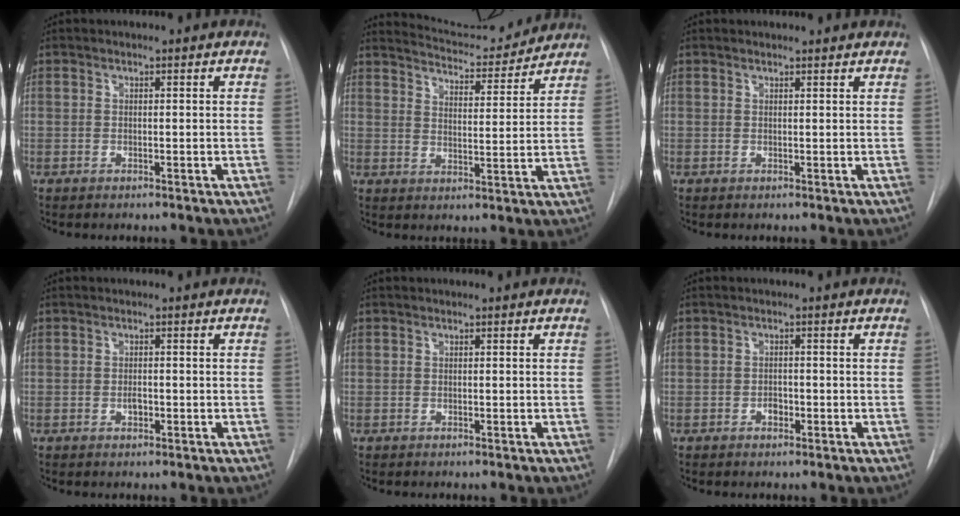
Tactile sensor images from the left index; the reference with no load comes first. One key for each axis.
{"total": 10.8, "fx": 10.7, "fy": 0.9, "fz": 1.6, "tx": -0.027, "ty": -0.002, "tz": 0.153}
{"total": 3.0, "fx": 2.9, "fy": 0.4, "fz": 0.4, "tx": -0.010, "ty": 0.015, "tz": 0.031}
{"total": 1.0, "fx": -0.3, "fy": 0.5, "fz": 0.8, "tx": -0.016, "ty": 0.001, "tz": -0.006}
{"total": 0.0}
{"total": 1.2, "fx": -0.6, "fy": 0.8, "fz": 0.7, "tx": -0.009, "ty": 0.004, "tz": -0.010}